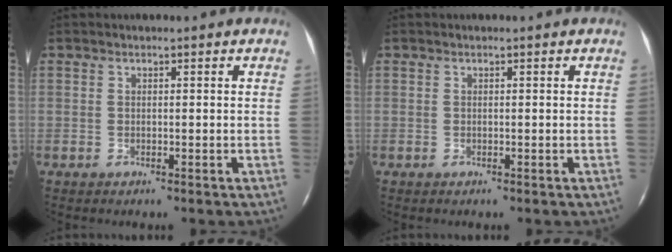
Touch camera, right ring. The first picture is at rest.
{"total": 0.0}